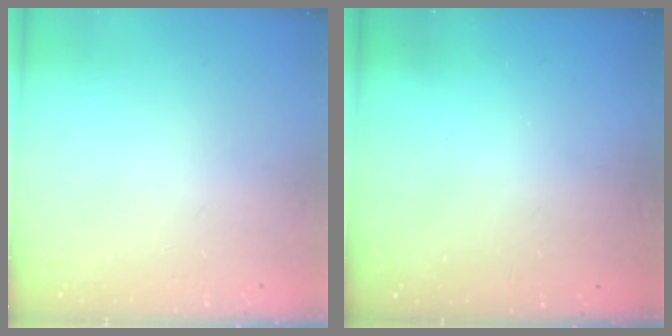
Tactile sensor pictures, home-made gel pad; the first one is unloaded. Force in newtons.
{"total": 3.2, "press": 3.2, "slide": 0.1}